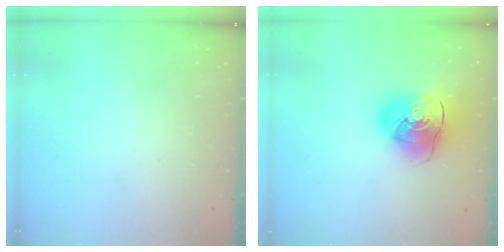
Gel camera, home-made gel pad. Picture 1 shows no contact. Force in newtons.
{"total": 18.6, "press": 18.3, "slide": 3.1}